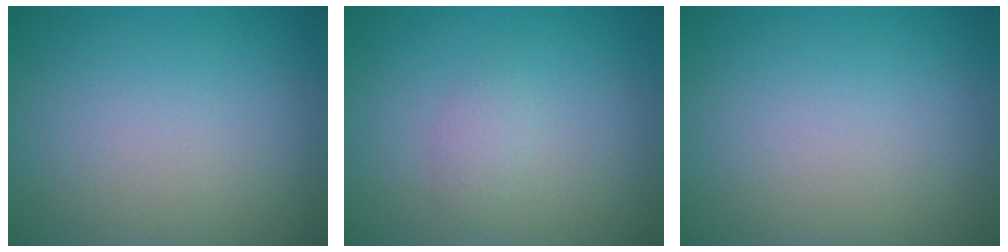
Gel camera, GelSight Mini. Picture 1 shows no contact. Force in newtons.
{"total": 1.2, "press": 1.2, "slide": 0.0}
{"total": 0.0}